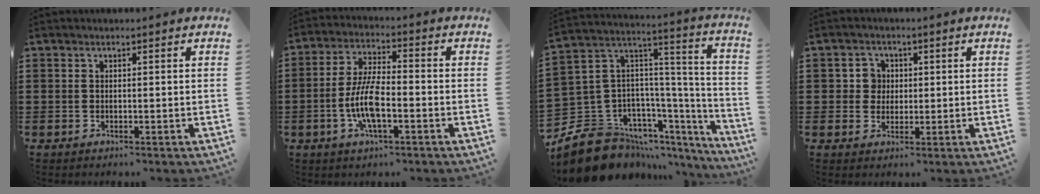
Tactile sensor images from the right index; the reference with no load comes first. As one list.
[{"total": 8.1, "force": [-2.2, 2.6, 7.3], "torque": [-0.163, -0.009, -0.048]}, {"total": 13.2, "force": [-9.6, 7.8, 4.5], "torque": [-0.122, 0.007, -0.172]}, {"total": 3.2, "force": [0.3, 3.0, 1.2], "torque": [-0.036, 0.009, 0.004]}]